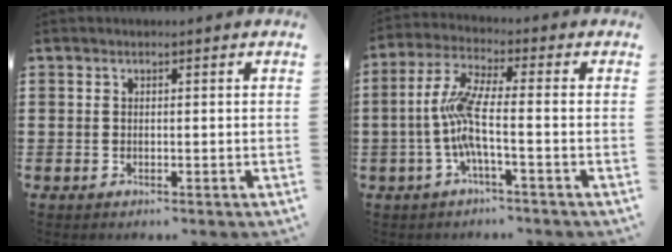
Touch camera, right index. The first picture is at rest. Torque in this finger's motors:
{"motor_torque": [1.56, -0.58, 0.43, 0.21]}